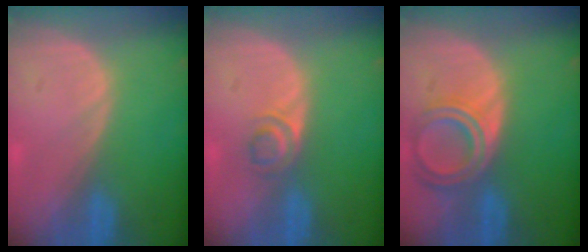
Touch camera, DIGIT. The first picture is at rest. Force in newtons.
{"total": 2.8, "press": 2.7, "slide": 1.0}
{"total": 6.7, "press": 6.0, "slide": 2.8}